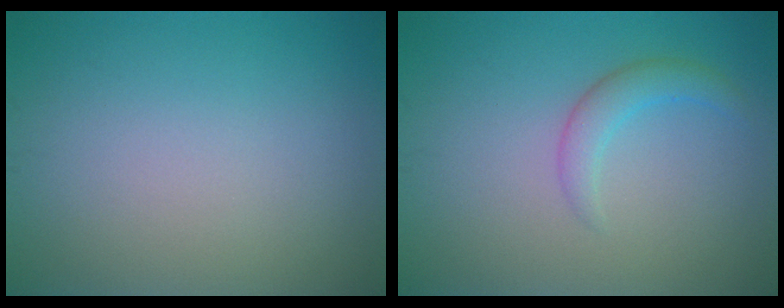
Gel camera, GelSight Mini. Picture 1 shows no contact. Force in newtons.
{"total": 2.0, "press": 2.0, "slide": 0.1}